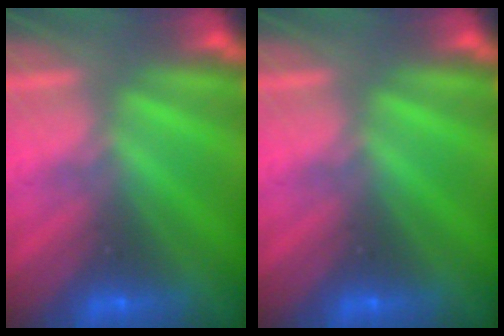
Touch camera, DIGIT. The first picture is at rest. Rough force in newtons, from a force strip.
{"total": 0.0}